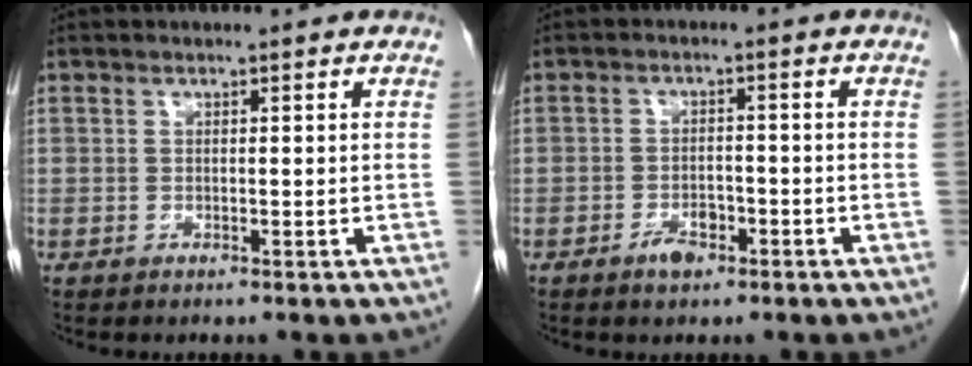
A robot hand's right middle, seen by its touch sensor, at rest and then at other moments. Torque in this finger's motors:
{"motor_torque": [0.71, -0.50, 0.04, 0.04]}